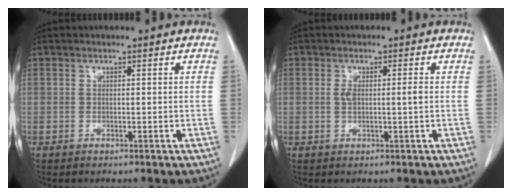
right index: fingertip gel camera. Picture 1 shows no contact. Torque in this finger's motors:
{"motor_torque": [0.02, 0.05, 0.03, 0.04]}